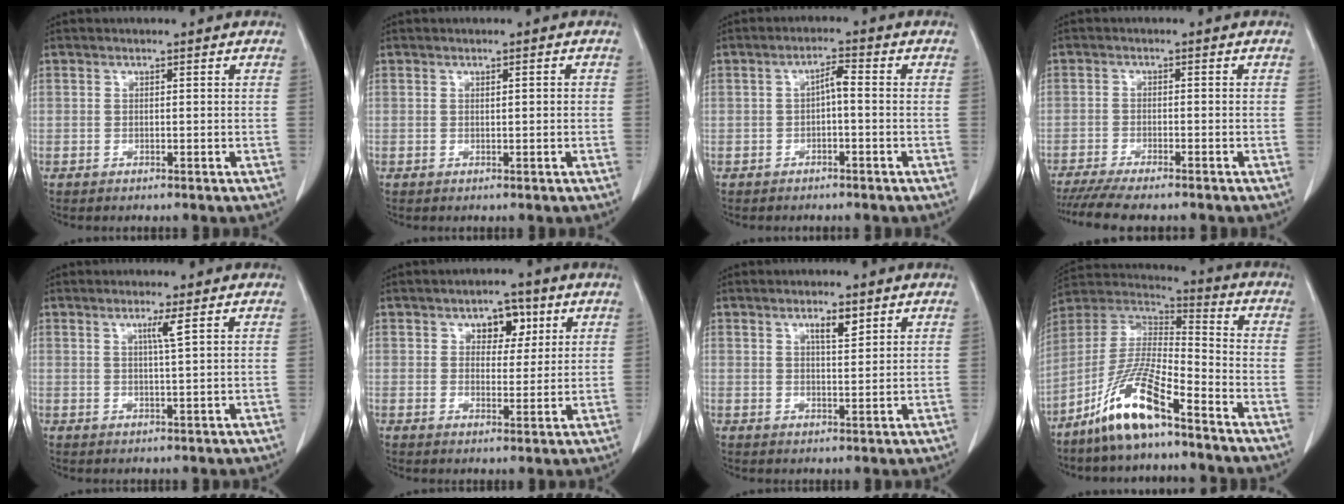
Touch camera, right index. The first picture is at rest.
{"total": 1.0, "force": [0.1, 0.2, 0.9], "torque": [-0.017, 0.003, 0.004]}
{"total": 2.6, "force": [-0.3, 0.6, 2.5], "torque": [-0.045, 0.013, -0.003]}
{"total": 8.4, "force": [-7.2, 1.1, 4.3], "torque": [-0.063, -0.015, -0.114]}
{"total": 2.3, "force": [1.1, -0.6, 2.0], "torque": [-0.037, -0.006, 0.021]}
{"total": 5.1, "force": [2.4, 3.1, 3.3], "torque": [-0.039, 0.010, 0.034]}
{"total": 3.3, "force": [1.9, 0.8, 2.5], "torque": [-0.043, -0.003, 0.032]}
{"total": 13.6, "force": [-9.0, 2.2, 10.0], "torque": [-0.204, -0.004, -0.173]}